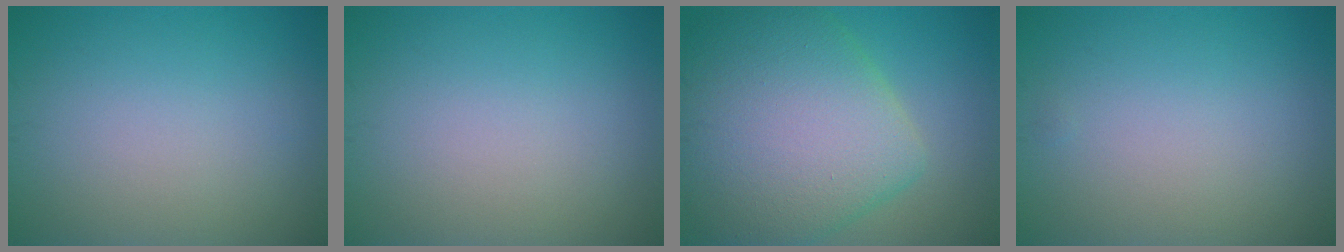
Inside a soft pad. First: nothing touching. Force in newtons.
{"total": 0.0}
{"total": 11.0, "press": 11.0, "slide": 0.7}
{"total": 0.0}